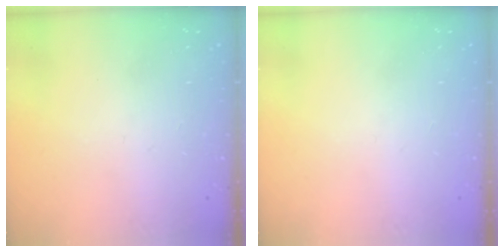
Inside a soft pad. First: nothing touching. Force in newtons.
{"total": 0.0}